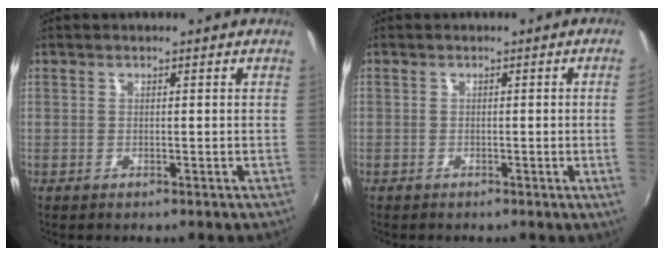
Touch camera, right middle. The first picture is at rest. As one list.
[{"total": 2.6, "force": [-0.1, -1.6, 2.1], "torque": [-0.030, -0.014, 0.005]}]